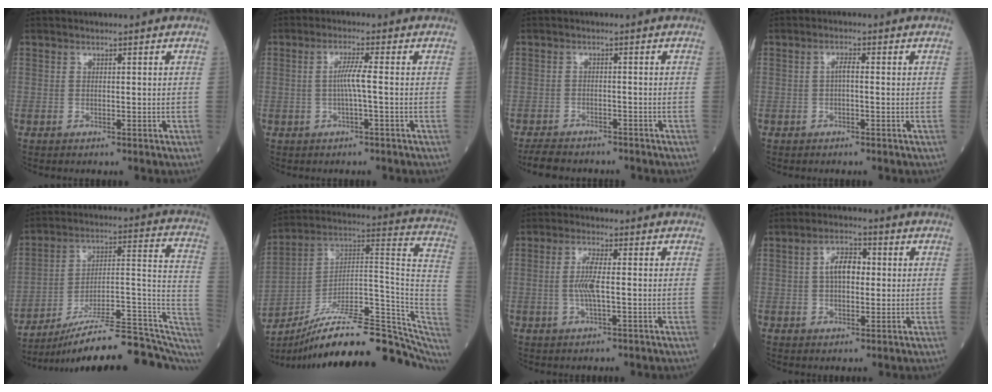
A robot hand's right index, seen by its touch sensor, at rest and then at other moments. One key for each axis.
{"total": 3.2, "fx": -0.3, "fy": -0.4, "fz": 3.2, "tx": -0.061, "ty": 0.003, "tz": -0.005}
{"total": 6.7, "fx": -5.9, "fy": 2.0, "fz": 2.4, "tx": -0.040, "ty": -0.009, "tz": -0.089}
{"total": 1.6, "fx": -0.1, "fy": 0.3, "fz": 1.5, "tx": -0.028, "ty": 0.004, "tz": -0.004}
{"total": 23.0, "fx": -16.9, "fy": 4.0, "fz": 15.1, "tx": -0.160, "ty": 0.037, "tz": -0.250}
{"total": 25.4, "fx": -18.3, "fy": 5.9, "fz": 16.6, "tx": -0.183, "ty": 0.048, "tz": -0.277}
{"total": 4.4, "fx": -0.2, "fy": 0.5, "fz": 4.4, "tx": -0.095, "ty": -0.002, "tz": -0.005}
{"total": 5.6, "fx": 0.7, "fy": 2.9, "fz": 4.8, "tx": -0.090, "ty": 0.014, "tz": 0.011}